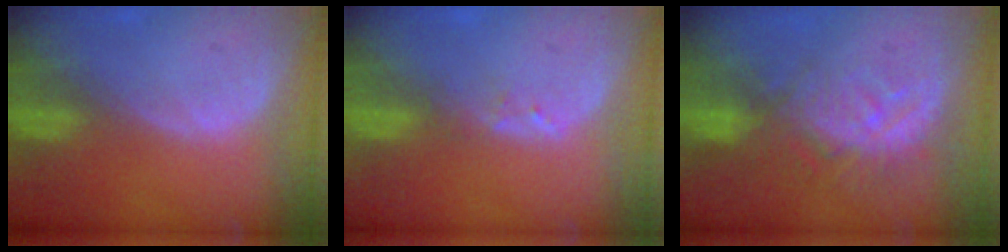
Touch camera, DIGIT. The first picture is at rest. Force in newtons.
{"total": 1.2, "press": 1.1, "slide": 0.2}
{"total": 9.3, "press": 8.1, "slide": 4.5}